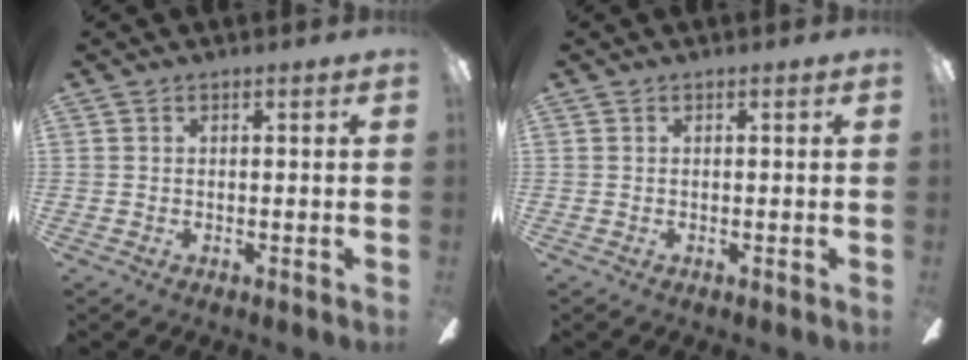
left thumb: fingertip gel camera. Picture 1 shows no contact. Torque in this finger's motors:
{"motor_torque": [-0.16, 0.16, -0.06, 0.19, 0.00]}